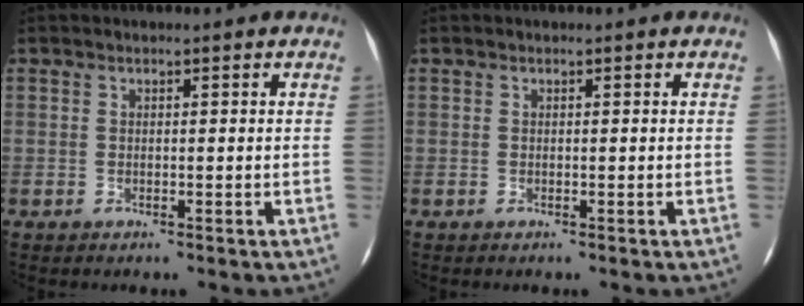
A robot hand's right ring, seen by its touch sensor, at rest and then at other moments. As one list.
[{"total": 0.0}]